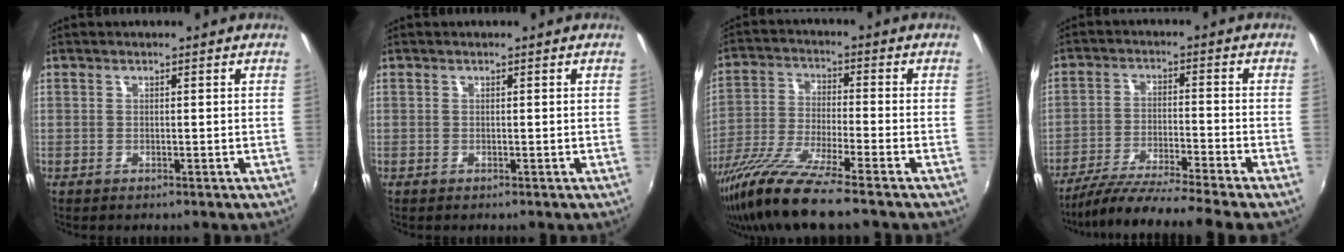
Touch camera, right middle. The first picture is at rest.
{"total": 0.0}
{"total": 13.6, "force": [-10.4, 0.0, 8.8], "torque": [-0.181, -0.038, -0.194]}
{"total": 13.6, "force": [-11.9, -2.5, 6.1], "torque": [-0.129, -0.027, -0.204]}